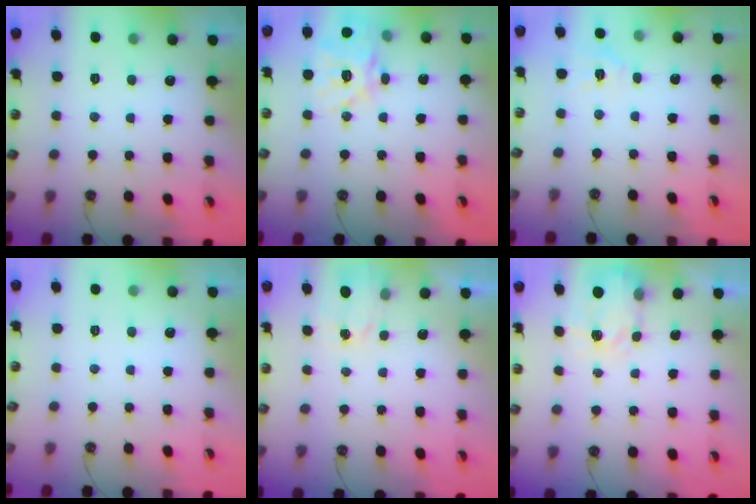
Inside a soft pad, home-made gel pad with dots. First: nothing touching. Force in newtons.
{"total": 18.7, "press": 18.6, "slide": 2.4}
{"total": 3.7, "press": 3.7, "slide": 0.1}
{"total": 0.0}
{"total": 1.7, "press": 1.6, "slide": 0.2}
{"total": 3.9, "press": 3.9, "slide": 0.7}